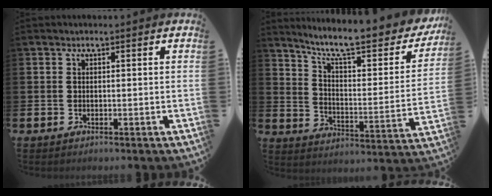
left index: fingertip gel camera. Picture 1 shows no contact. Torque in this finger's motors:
{"motor_torque": [0.24, -1.15, 0.83, 0.21]}